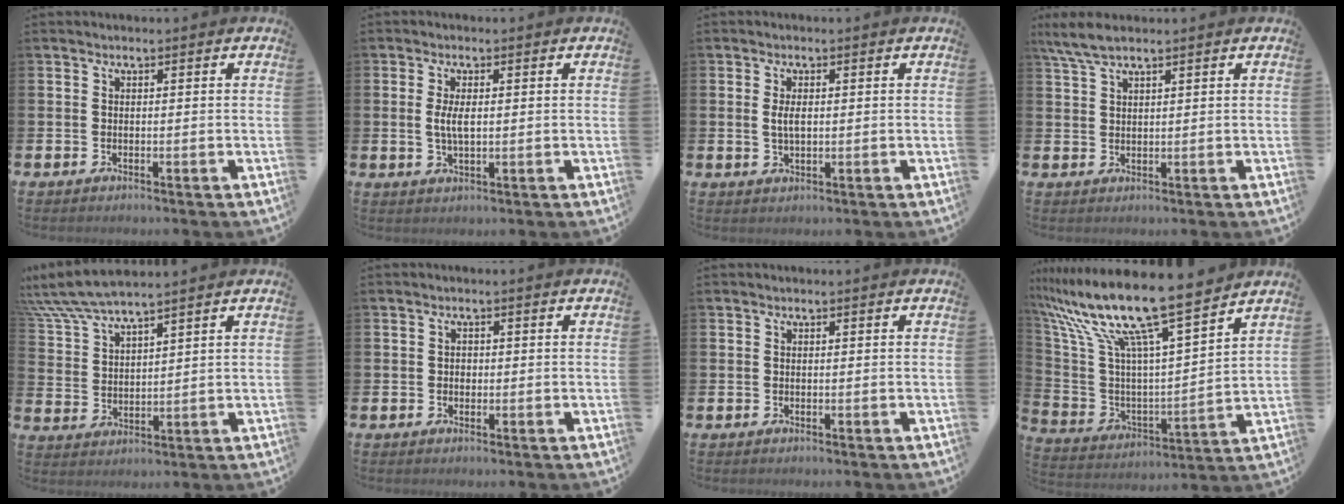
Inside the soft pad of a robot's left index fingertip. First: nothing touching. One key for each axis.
{"total": 3.1, "fx": 0.3, "fy": 1.2, "fz": 2.9, "tx": -0.058, "ty": 0.004, "tz": 0.004}
{"total": 2.3, "fx": 0.3, "fy": 1.1, "fz": 2.0, "tx": -0.034, "ty": 0.002, "tz": 0.001}
{"total": 4.1, "fx": 3.2, "fy": 0.9, "fz": 2.4, "tx": -0.062, "ty": 0.002, "tz": 0.060}
{"total": 6.5, "fx": 6.1, "fy": 0.7, "fz": 2.0, "tx": -0.067, "ty": -0.023, "tz": 0.111}
{"total": 0.9, "fx": -0.1, "fy": 0.8, "fz": 0.4, "tx": -0.001, "ty": 0.003, "tz": -0.005}
{"total": 0.0}
{"total": 14.7, "fx": 12.1, "fy": 1.4, "fz": 8.3, "tx": -0.197, "ty": -0.083, "tz": 0.206}